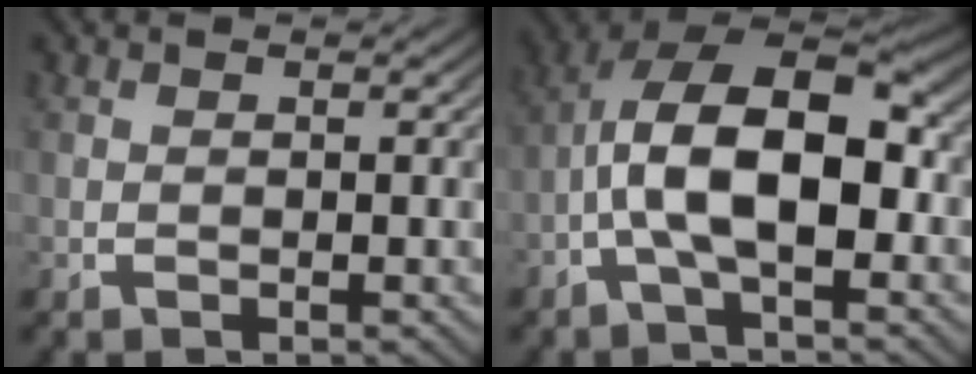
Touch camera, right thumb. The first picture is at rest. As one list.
[{"total": 13.1, "force": [-0.7, 8.2, 10.2], "torque": [-0.195, -0.029, -0.014]}]